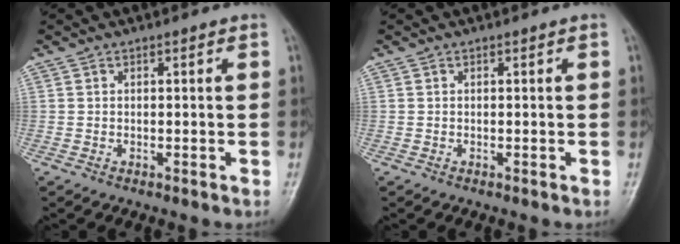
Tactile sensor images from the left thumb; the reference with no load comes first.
{"total": 0.0}